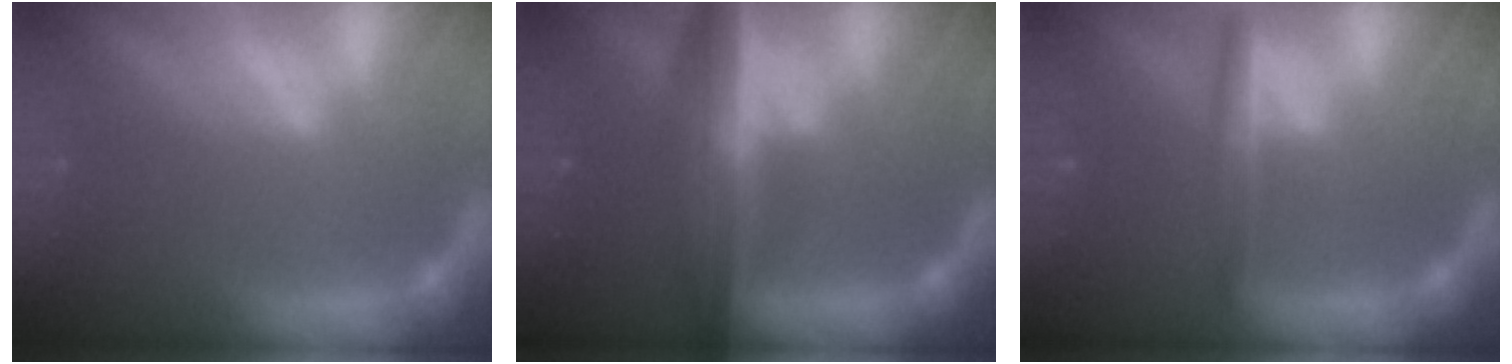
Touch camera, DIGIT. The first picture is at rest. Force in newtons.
{"total": 8.0}
{"total": 3.0}